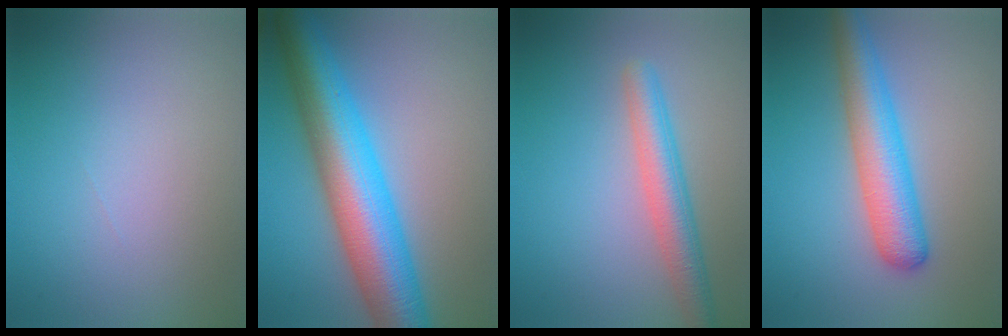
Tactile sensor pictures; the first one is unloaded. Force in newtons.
{"total": 10.6, "press": 10.6, "slide": 0.1}
{"total": 4.0, "press": 4.0, "slide": 0.1}
{"total": 5.5, "press": 5.5, "slide": 0.2}